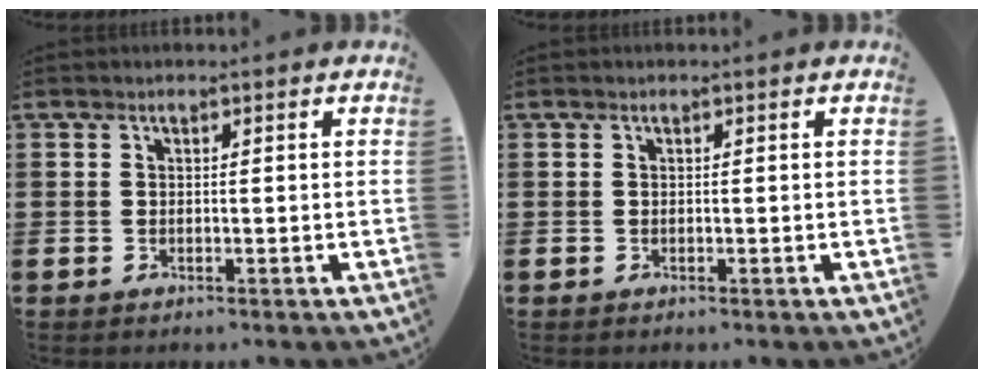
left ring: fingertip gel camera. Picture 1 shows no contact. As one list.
[{"total": 0.0}]